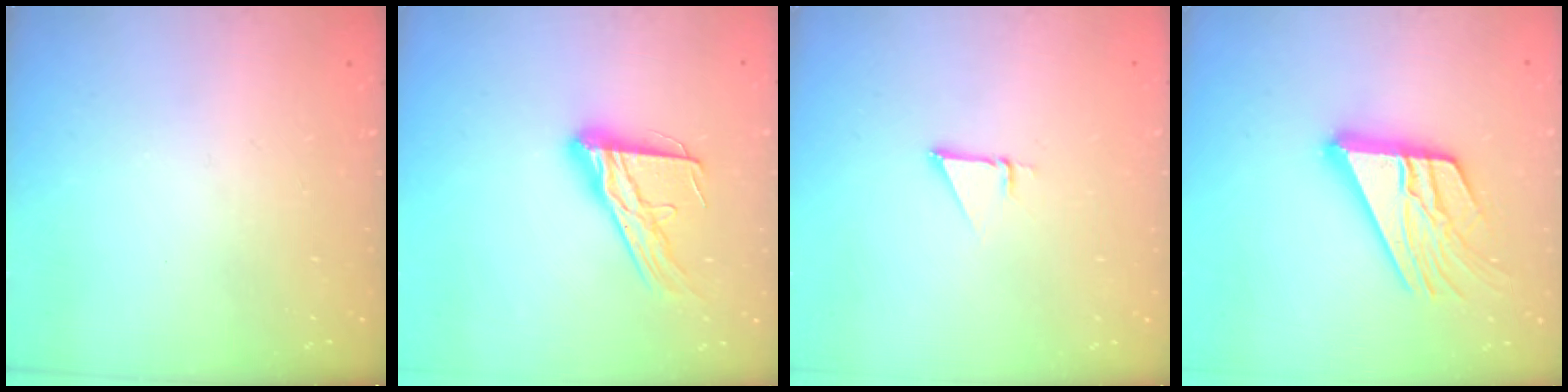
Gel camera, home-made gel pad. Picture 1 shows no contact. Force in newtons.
{"total": 14.8, "press": 14.8, "slide": 1.3}
{"total": 2.3, "press": 2.3, "slide": 0.1}
{"total": 17.5, "press": 17.4, "slide": 1.7}